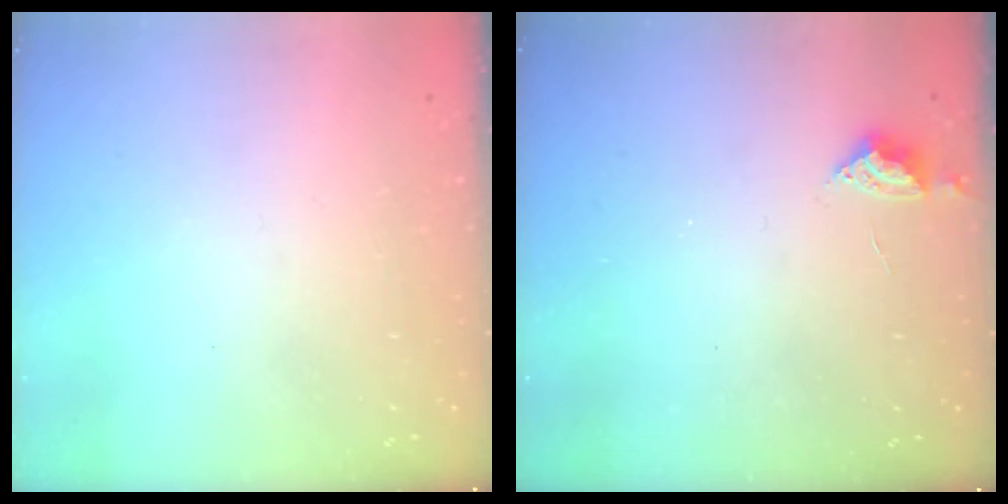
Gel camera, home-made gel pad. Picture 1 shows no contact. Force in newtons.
{"total": 3.8, "press": 3.7, "slide": 0.6}